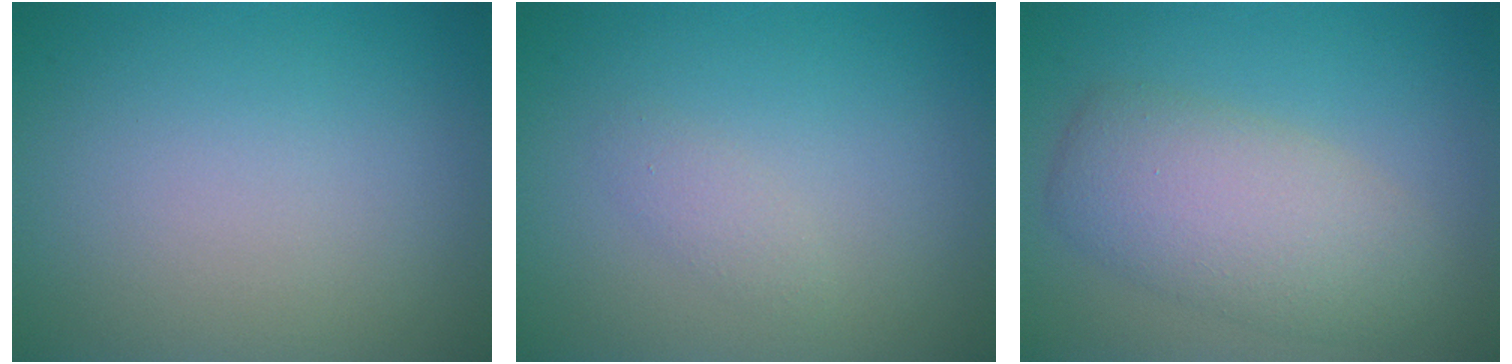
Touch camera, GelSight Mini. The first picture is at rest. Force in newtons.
{"total": 1.0, "press": 1.0, "slide": 0.1}
{"total": 5.5, "press": 5.5, "slide": 0.5}